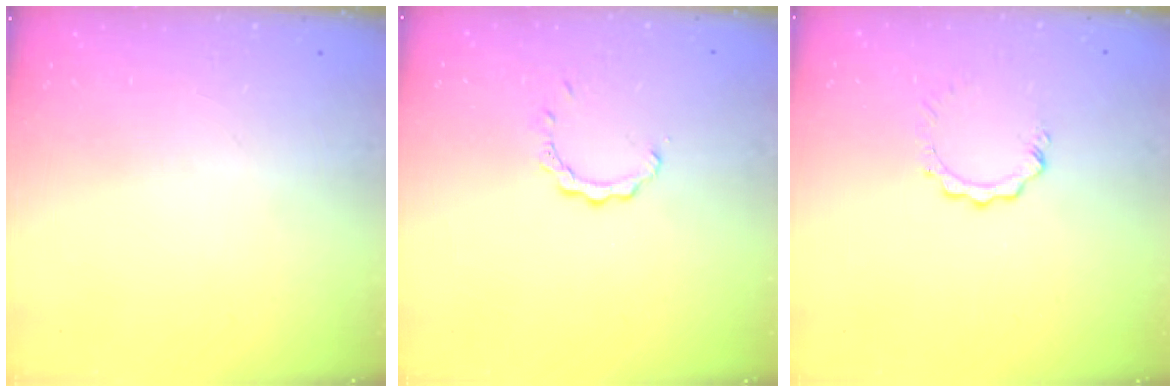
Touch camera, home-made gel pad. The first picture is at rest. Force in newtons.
{"total": 2.1, "press": 2.1, "slide": 0.1}
{"total": 2.9, "press": 2.9, "slide": 0.3}